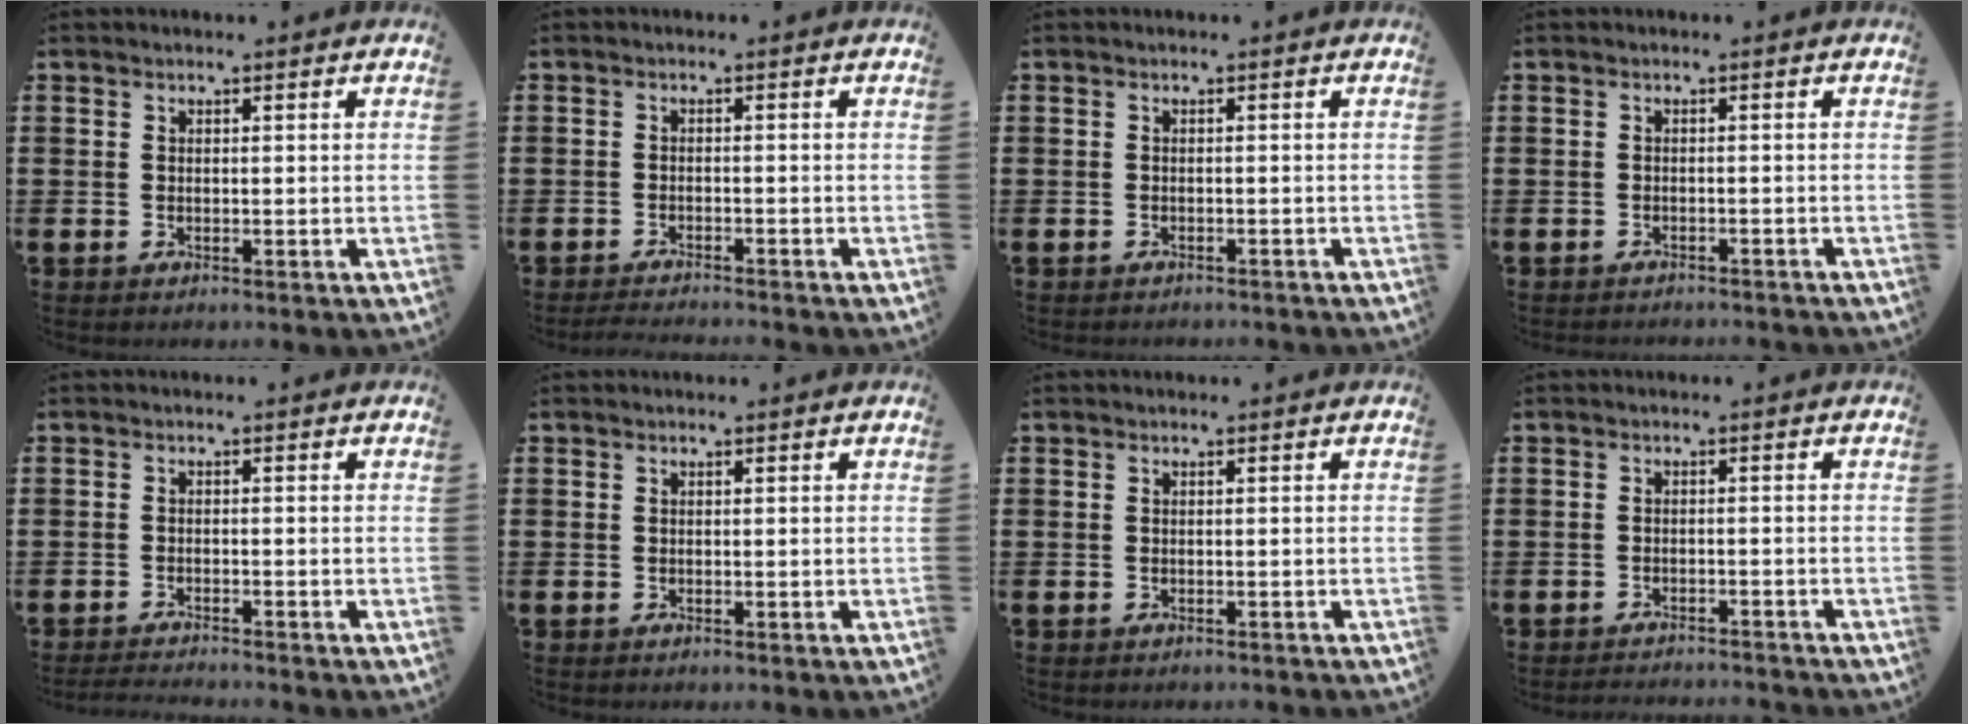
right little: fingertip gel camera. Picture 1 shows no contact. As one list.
[{"total": 1.0, "force": [-0.9, -0.1, 0.4], "torque": [-0.006, -0.002, -0.017]}, {"total": 0.6, "force": [-0.5, 0.0, -0.2], "torque": [-0.004, 0.001, -0.008]}, {"total": 0.9, "force": [-0.9, -0.1, -0.2], "torque": [-0.003, -0.001, -0.015]}, {"total": 1.4, "force": [-1.4, -0.1, 0.3], "torque": [-0.005, 0.002, -0.028]}, {"total": 0.0}, {"total": 0.0}, {"total": 1.0, "force": [-1.0, -0.1, 0.1], "torque": [-0.003, 0.000, -0.020]}]